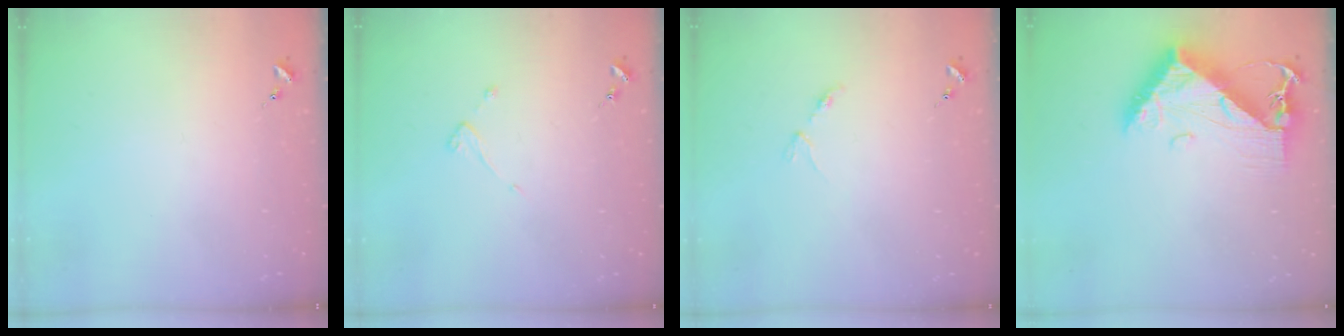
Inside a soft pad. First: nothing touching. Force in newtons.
{"total": 3.4, "press": 3.4, "slide": 0.1}
{"total": 2.8, "press": 2.8, "slide": 0.5}
{"total": 10.2, "press": 10.2, "slide": 1.0}